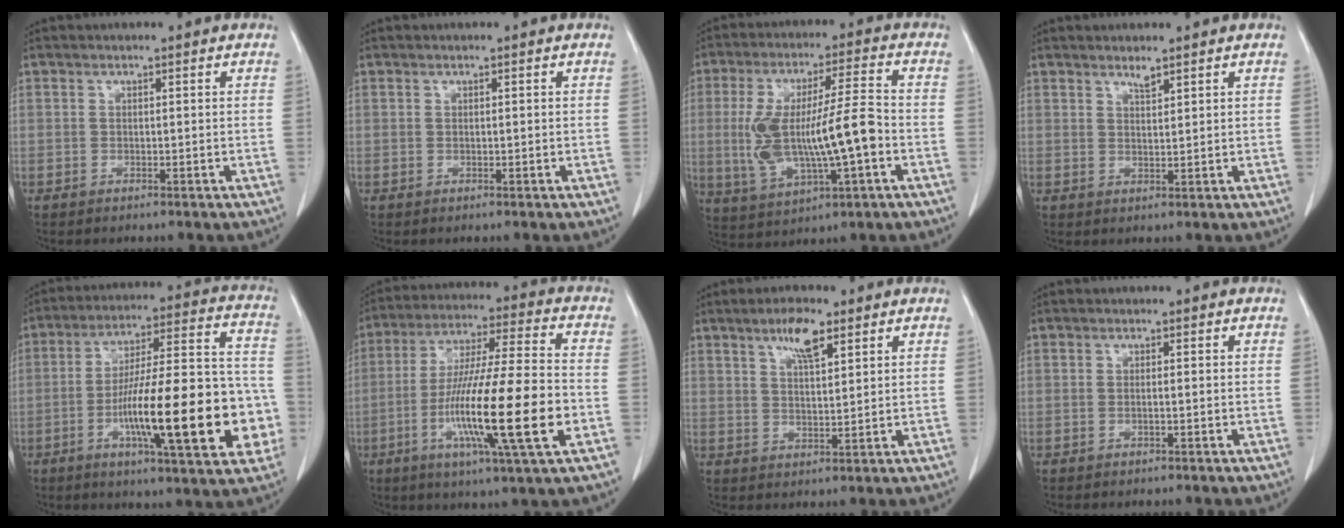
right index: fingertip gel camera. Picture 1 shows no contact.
{"total": 0.0}
{"total": 15.3, "force": [-2.2, 3.4, 14.7], "torque": [-0.292, 0.014, -0.025]}
{"total": 2.0, "force": [1.6, 0.5, 1.0], "torque": [-0.021, -0.003, 0.034]}
{"total": 24.0, "force": [-6.4, 4.4, 22.8], "torque": [-0.305, 0.019, -0.090]}
{"total": 20.4, "force": [-5.5, 1.0, 19.7], "torque": [-0.356, -0.023, -0.097]}
{"total": 6.3, "force": [3.7, 1.8, 4.7], "torque": [-0.090, 0.002, 0.067]}
{"total": 0.9, "force": [-0.2, 0.3, 0.8], "torque": [-0.022, 0.002, -0.001]}